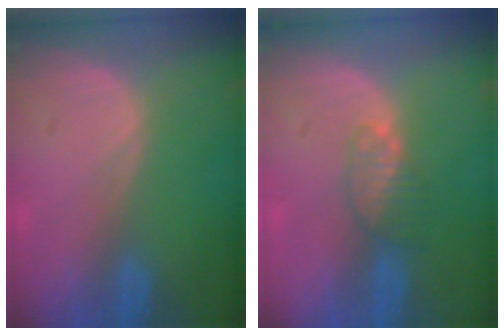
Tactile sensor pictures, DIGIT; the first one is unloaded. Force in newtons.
{"total": 3.3, "press": 3.1, "slide": 1.1}